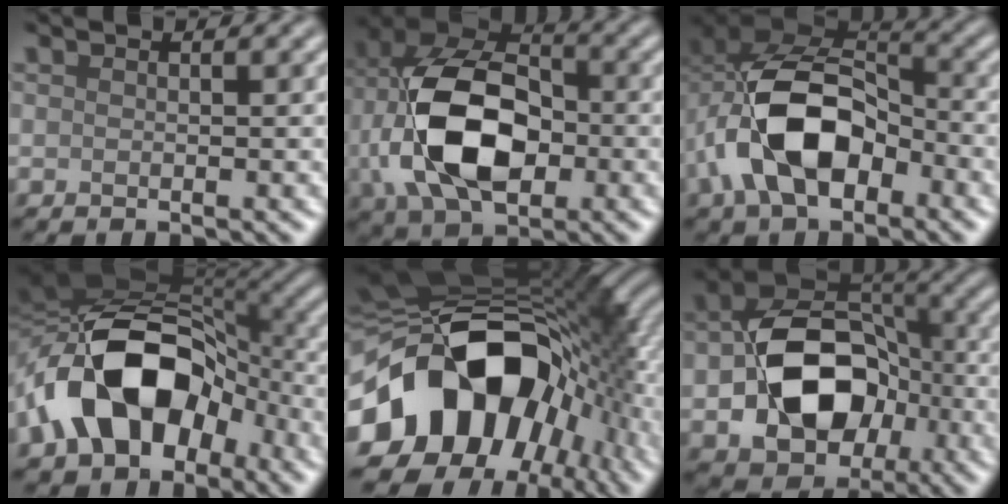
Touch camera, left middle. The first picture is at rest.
{"total": 12.0, "force": [-1.7, 7.7, 9.1], "torque": [-0.187, 0.003, -0.036]}
{"total": 11.1, "force": [-3.0, 6.9, 8.2], "torque": [-0.165, 0.010, -0.056]}
{"total": 13.7, "force": [-4.5, 9.1, 9.2], "torque": [-0.156, 0.011, -0.090]}
{"total": 17.3, "force": [-3.3, 11.6, 12.4], "torque": [-0.209, -0.002, -0.059]}
{"total": 10.8, "force": [-2.4, 7.7, 7.2], "torque": [-0.118, 0.001, -0.036]}